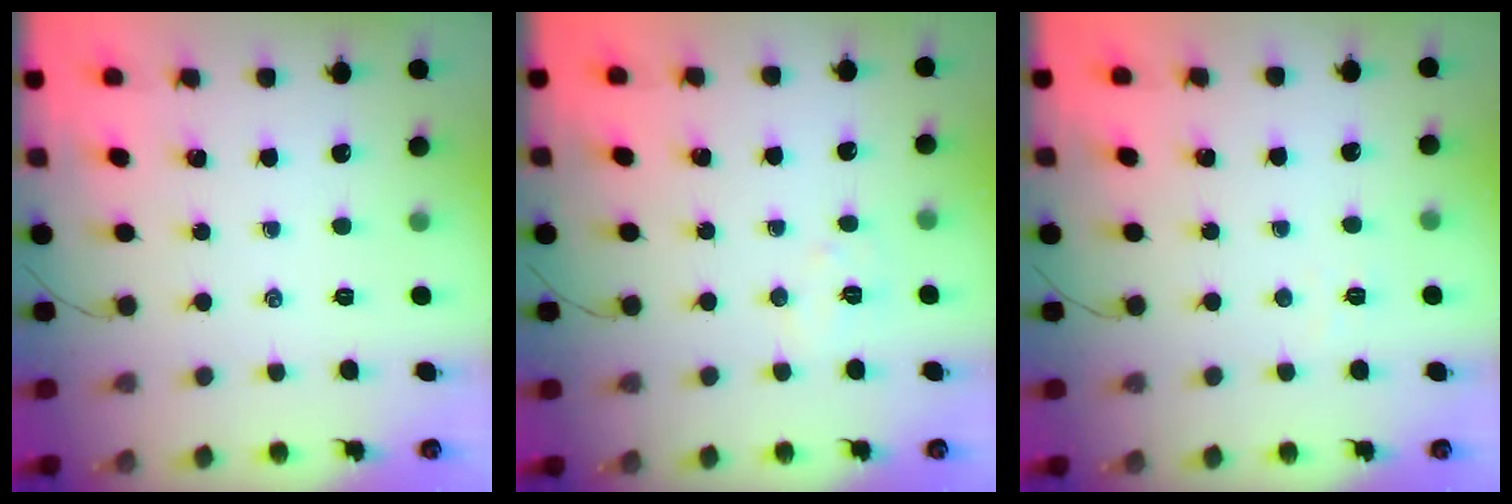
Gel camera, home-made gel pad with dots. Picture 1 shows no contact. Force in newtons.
{"total": 4.7, "press": 4.6, "slide": 1.0}
{"total": 1.8, "press": 1.7, "slide": 0.5}